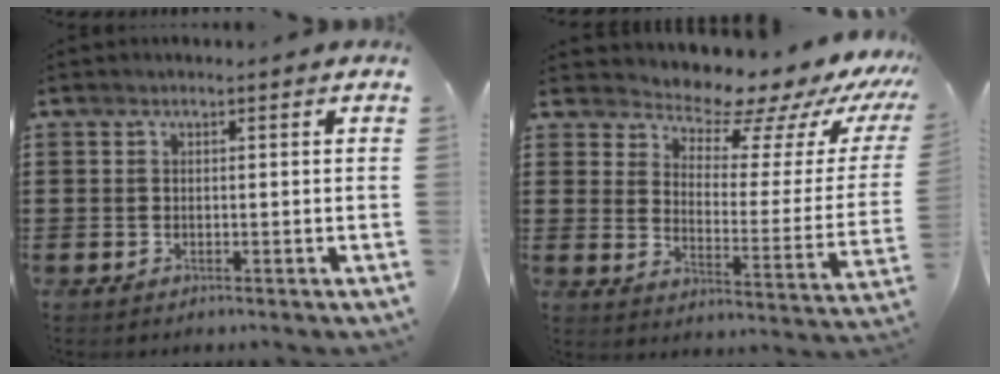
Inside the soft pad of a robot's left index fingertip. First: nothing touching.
{"total": 7.7, "force": [7.3, 1.5, 2.1], "torque": [-0.048, -0.072, 0.115]}